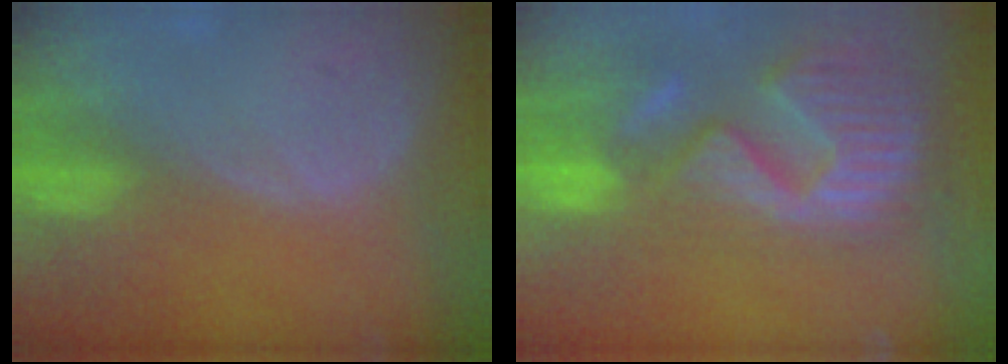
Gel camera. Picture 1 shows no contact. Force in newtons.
{"total": 15.1, "press": 12.7, "slide": 8.2}